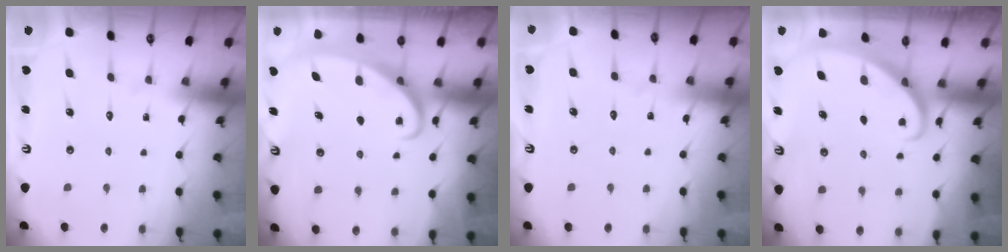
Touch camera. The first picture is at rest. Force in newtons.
{"total": 2.6, "press": 2.6, "slide": 0.4}
{"total": 1.8, "press": 1.8, "slide": 0.3}
{"total": 2.9, "press": 2.9, "slide": 0.2}